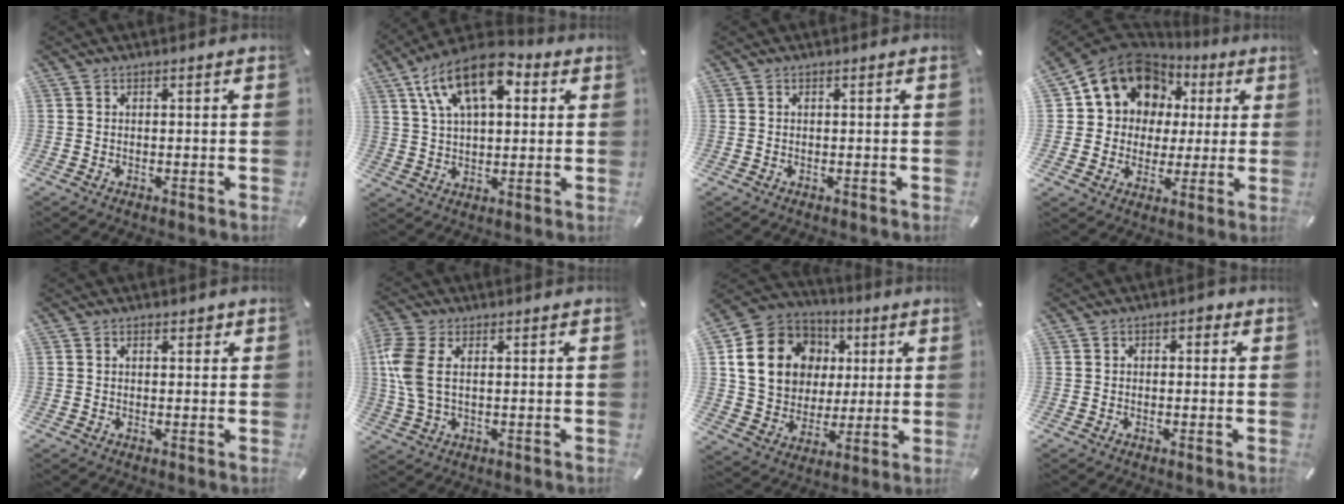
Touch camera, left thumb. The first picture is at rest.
{"total": 15.5, "force": [6.8, 8.3, 11.2], "torque": [-0.218, -0.012, 0.119]}
{"total": 0.0}
{"total": 13.1, "force": [5.7, 11.3, 3.5], "torque": [-0.070, -0.039, 0.109]}
{"total": 1.7, "force": [0.8, 1.1, 1.1], "torque": [-0.016, 0.001, 0.011]}
{"total": 7.9, "force": [1.6, 4.0, 6.6], "torque": [-0.168, -0.008, 0.023]}
{"total": 17.3, "force": [3.9, 14.9, 8.0], "torque": [-0.154, 0.001, 0.079]}
{"total": 1.6, "force": [-0.2, 1.3, 1.0], "torque": [-0.012, 0.005, -0.008]}